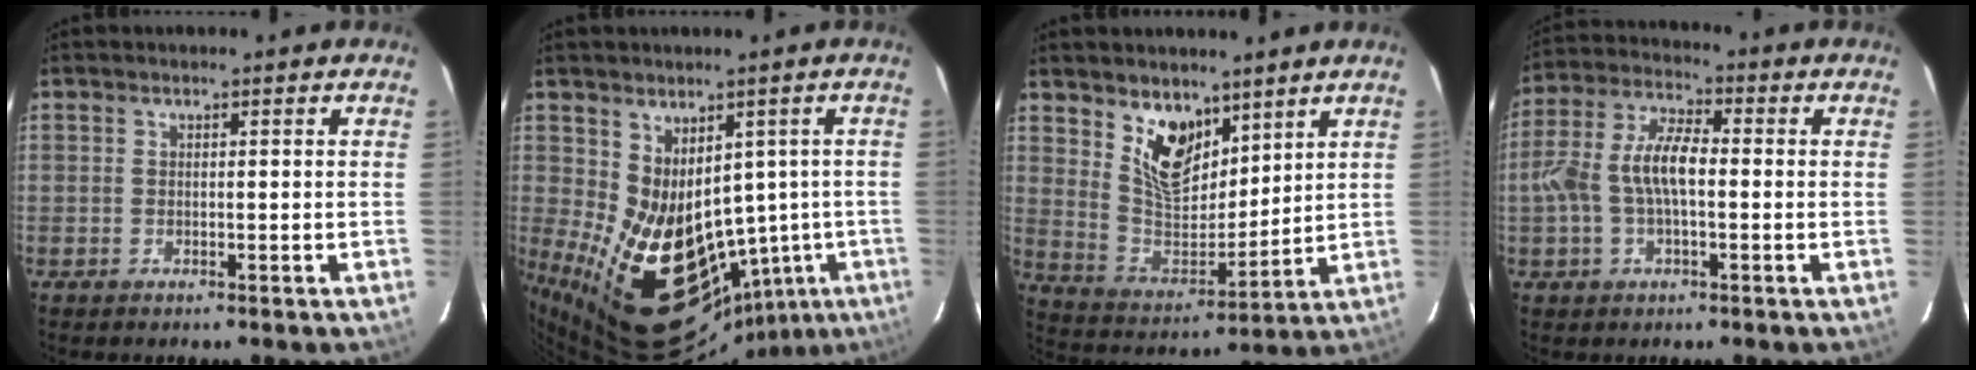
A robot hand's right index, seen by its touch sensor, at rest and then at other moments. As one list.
[{"total": 21.9, "force": [-3.3, 15.9, 14.7], "torque": [-0.254, -0.016, 0.004]}, {"total": 11.9, "force": [7.6, 6.4, 6.6], "torque": [-0.117, -0.011, 0.151]}, {"total": 9.9, "force": [-1.0, 4.4, 8.8], "torque": [-0.185, 0.017, -0.020]}]